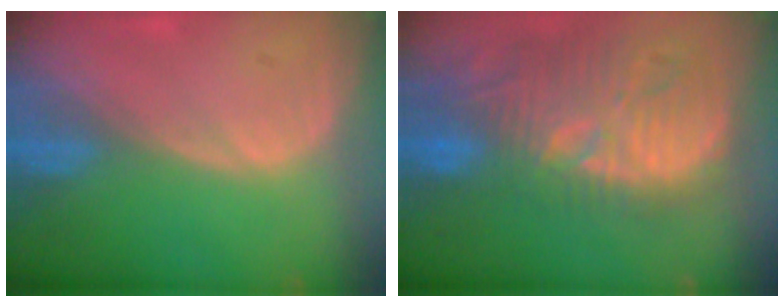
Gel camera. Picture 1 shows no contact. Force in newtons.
{"total": 13.5, "press": 12.5, "slide": 5.0}